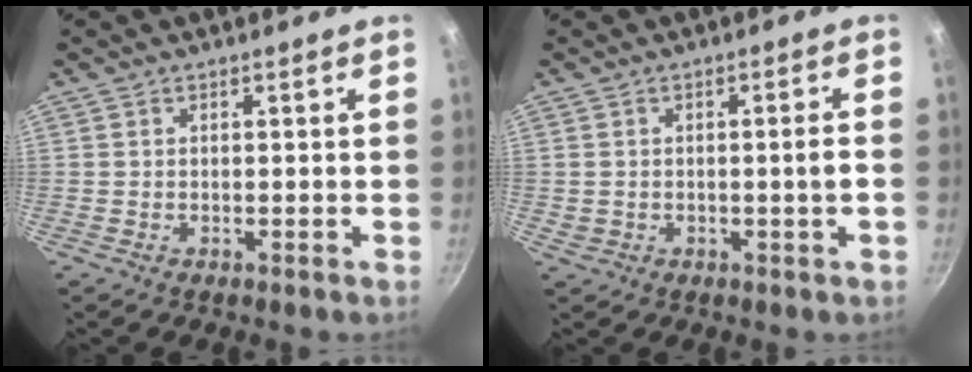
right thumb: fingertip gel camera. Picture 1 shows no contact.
{"total": 2.8, "force": [-0.3, 0.7, 2.7], "torque": [-0.040, 0.011, 0.004]}